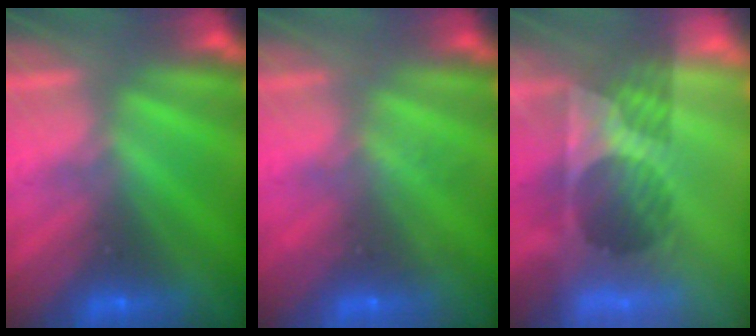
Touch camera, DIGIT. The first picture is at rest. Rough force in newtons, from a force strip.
{"total": 2.1}
{"total": 8.7}